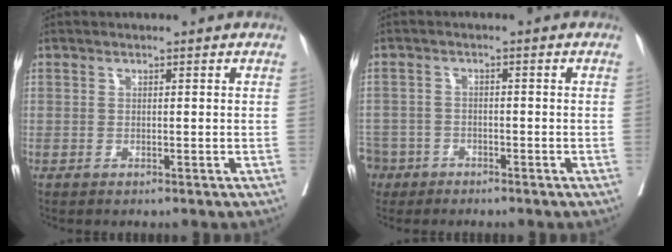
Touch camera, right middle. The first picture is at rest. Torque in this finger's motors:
{"motor_torque": [1.19, -0.44, 1.05, 0.21]}